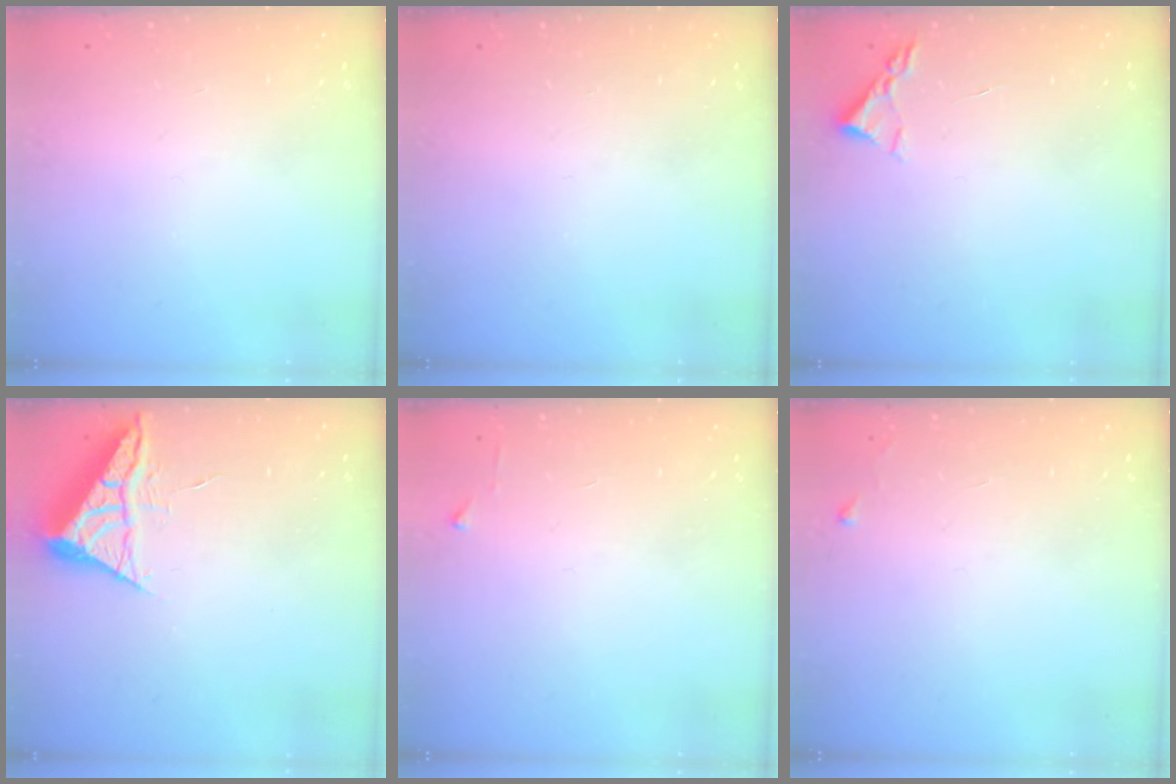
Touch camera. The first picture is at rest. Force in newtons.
{"total": 0.0}
{"total": 2.4, "press": 2.3, "slide": 0.3}
{"total": 5.4, "press": 5.4, "slide": 0.8}
{"total": 3.2, "press": 3.1, "slide": 0.4}
{"total": 3.5, "press": 3.4, "slide": 0.5}